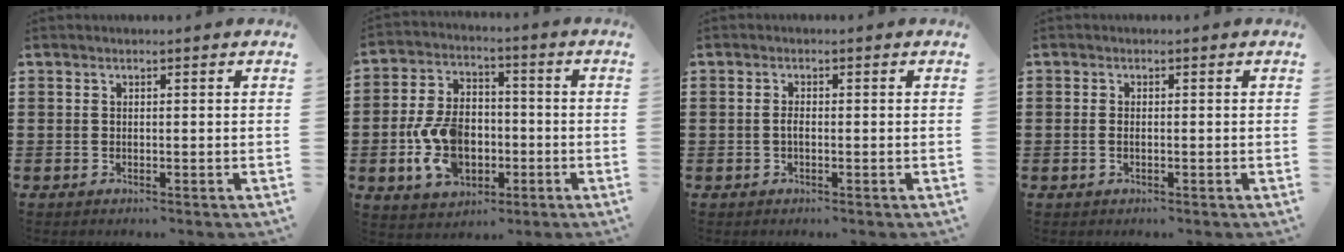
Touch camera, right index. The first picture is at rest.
{"total": 10.9, "force": [-2.5, 7.3, 7.7], "torque": [-0.182, 0.011, -0.045]}
{"total": 1.2, "force": [-0.3, 0.4, 1.1], "torque": [-0.030, -0.004, -0.008]}
{"total": 1.1, "force": [-0.2, 0.4, 0.9], "torque": [-0.020, 0.000, -0.005]}